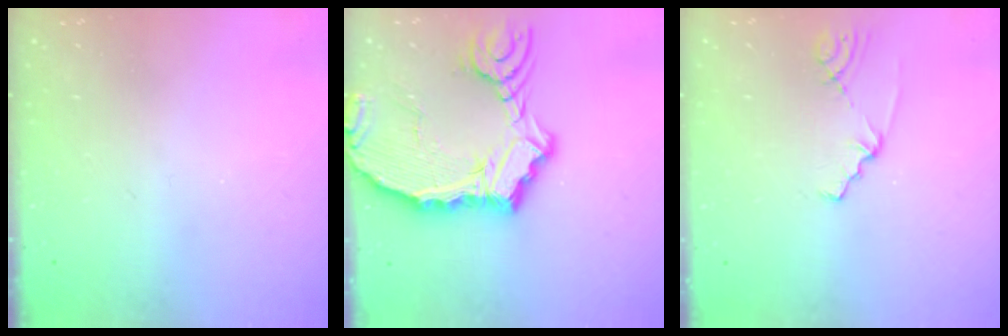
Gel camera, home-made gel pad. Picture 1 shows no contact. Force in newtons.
{"total": 16.2, "press": 16.0, "slide": 2.0}
{"total": 1.5, "press": 1.5, "slide": 0.2}